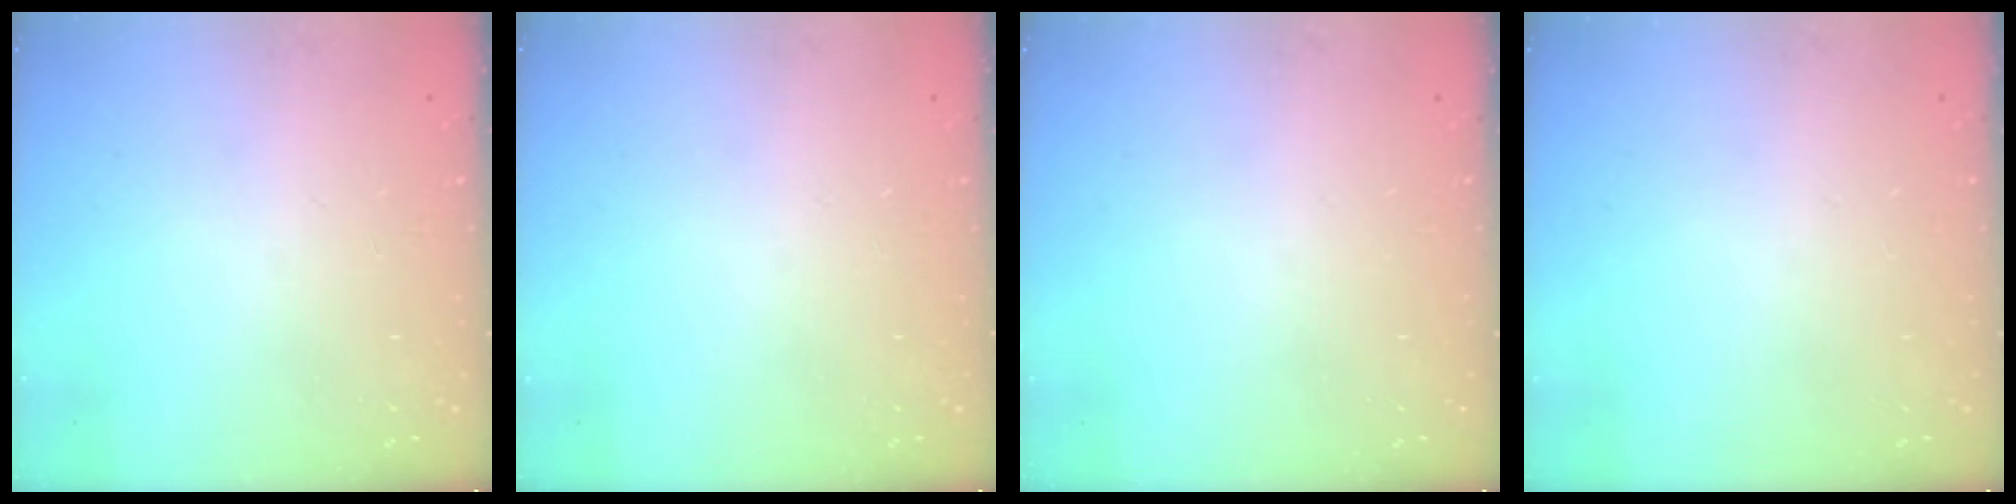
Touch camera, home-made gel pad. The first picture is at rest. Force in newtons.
{"total": 0.0}
{"total": 0.0}
{"total": 0.0}